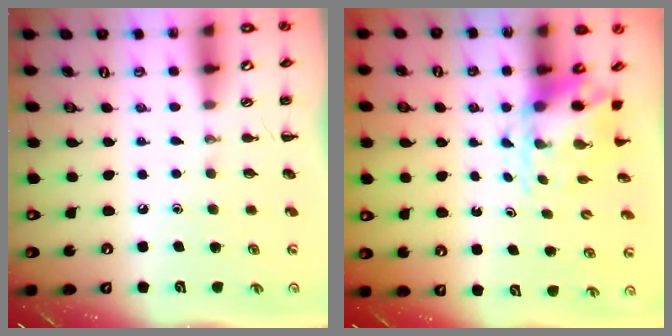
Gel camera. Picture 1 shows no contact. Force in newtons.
{"total": 5.6, "press": 5.5, "slide": 1.0}